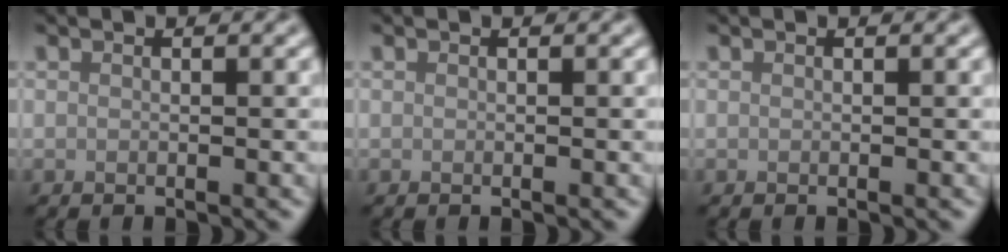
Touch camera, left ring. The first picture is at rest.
{"total": 0.0}
{"total": 0.0}